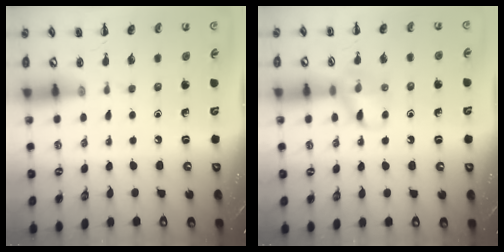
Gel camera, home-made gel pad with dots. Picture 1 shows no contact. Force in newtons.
{"total": 10.1, "press": 10.1, "slide": 0.8}